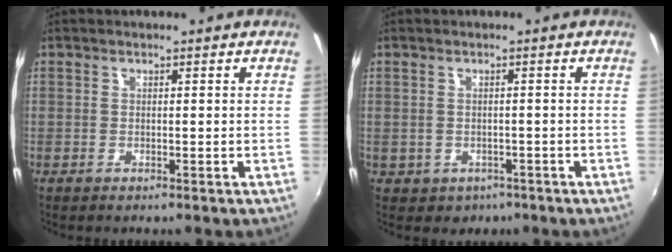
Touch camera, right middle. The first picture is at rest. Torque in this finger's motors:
{"motor_torque": [0.16, -0.24, -0.01, 0.00]}